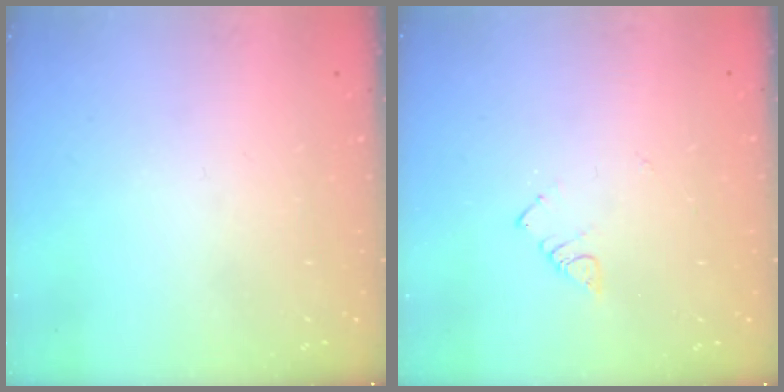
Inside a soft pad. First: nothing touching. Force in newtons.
{"total": 3.0, "press": 2.9, "slide": 0.4}